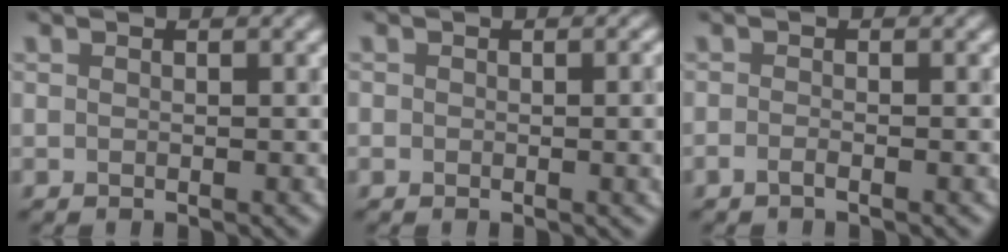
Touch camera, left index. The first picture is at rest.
{"total": 3.0, "force": [-0.2, 1.9, 2.3], "torque": [-0.014, -0.001, -0.003]}
{"total": 0.8, "force": [-0.6, 0.0, 0.5], "torque": [-0.013, 0.005, -0.012]}